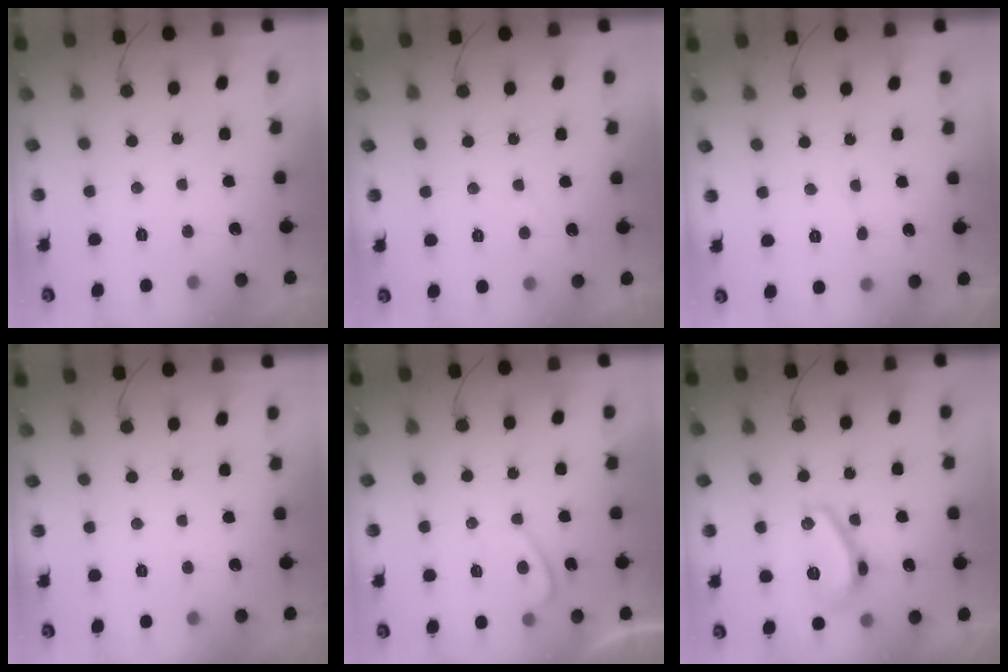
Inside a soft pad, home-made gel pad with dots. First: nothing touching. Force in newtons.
{"total": 2.0, "press": 2.0, "slide": 0.2}
{"total": 2.5, "press": 2.5, "slide": 0.1}
{"total": 0.0}
{"total": 2.1, "press": 2.0, "slide": 0.7}
{"total": 9.5, "press": 9.5, "slide": 0.8}